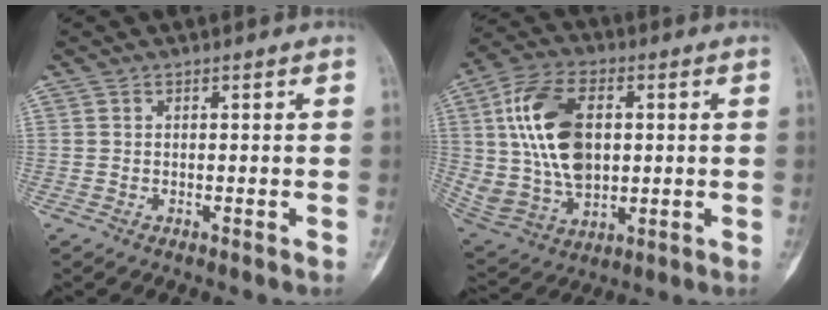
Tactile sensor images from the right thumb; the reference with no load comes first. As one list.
[{"total": 18.4, "force": [2.9, 11.5, 14.0], "torque": [-0.261, -0.001, 0.063]}]